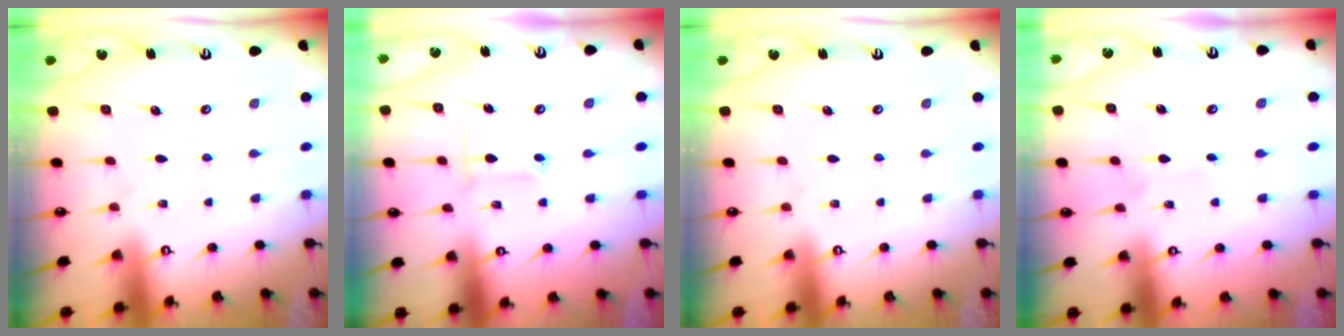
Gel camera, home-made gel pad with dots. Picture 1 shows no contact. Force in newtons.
{"total": 2.4, "press": 2.4, "slide": 0.2}
{"total": 0.0}
{"total": 2.0, "press": 2.0, "slide": 0.1}